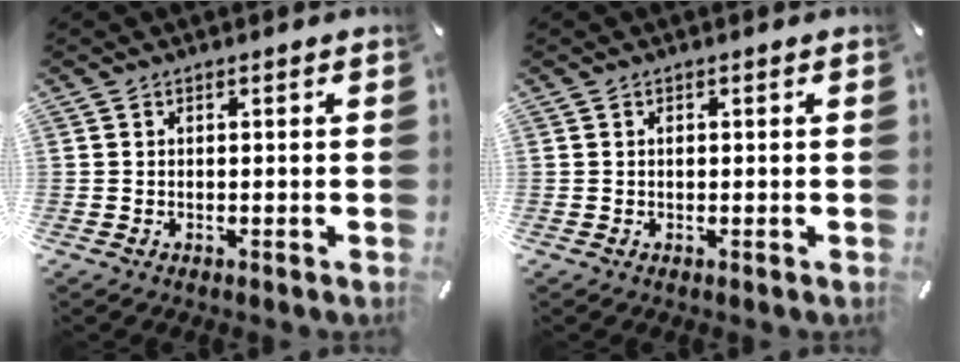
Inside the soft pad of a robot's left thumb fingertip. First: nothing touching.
{"total": 0.5, "force": [0.0, 0.4, 0.4], "torque": [-0.008, -0.002, 0.001]}